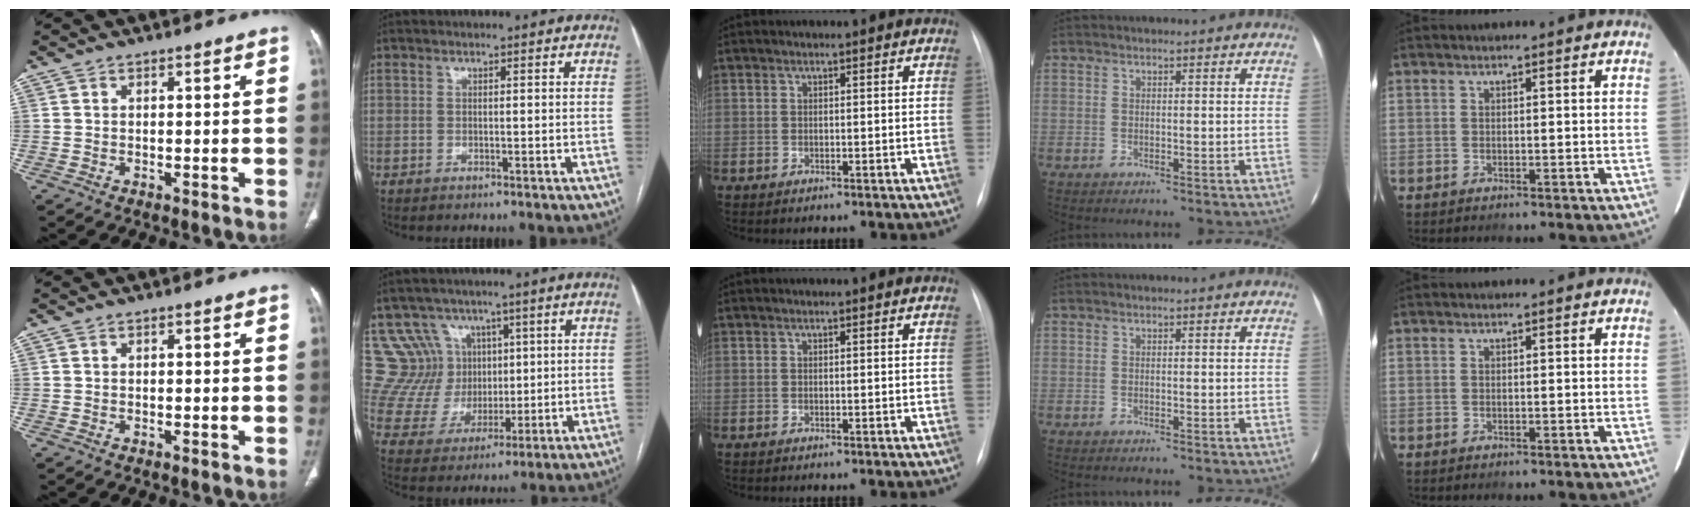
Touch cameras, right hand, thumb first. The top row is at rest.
{"index": {"total": 9.8, "force": [5.2, 8.3, 0.7], "torque": [-0.023, 0.044, 0.106]}}